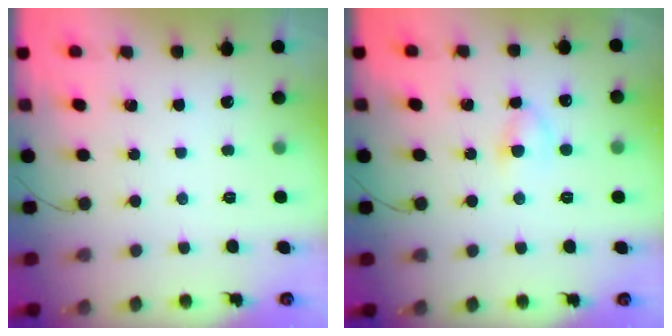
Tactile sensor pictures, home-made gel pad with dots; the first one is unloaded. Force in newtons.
{"total": 4.0, "press": 3.8, "slide": 1.2}